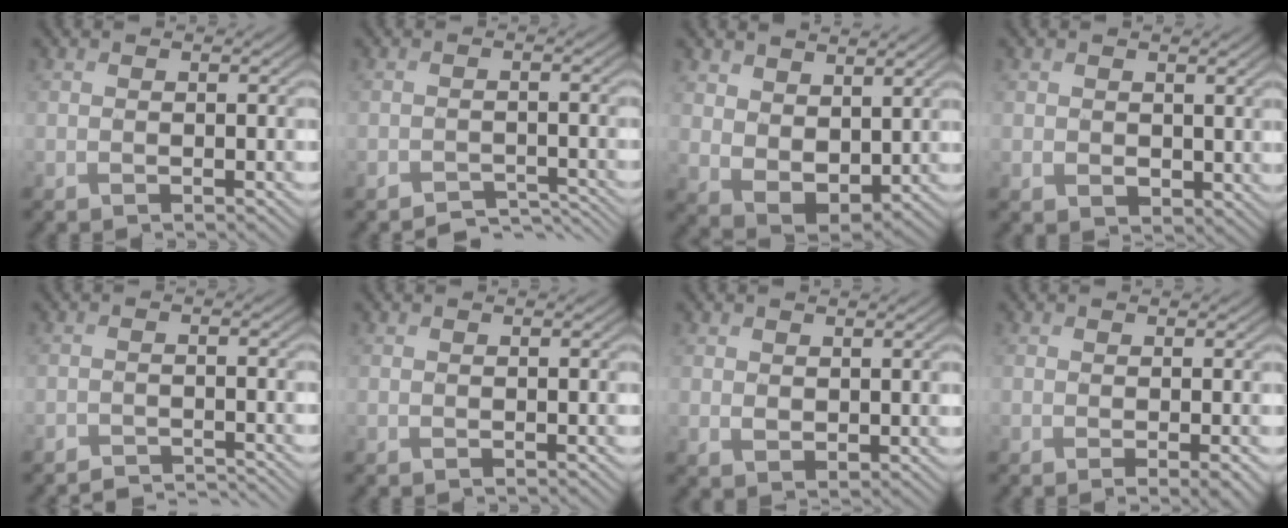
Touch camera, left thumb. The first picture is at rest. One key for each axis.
{"total": 3.3, "fx": -3.1, "fy": 0.7, "fz": 0.9, "tx": -0.014, "ty": -0.005, "tz": -0.049}
{"total": 7.4, "fx": 3.4, "fy": 4.7, "fz": 4.6, "tx": -0.118, "ty": -0.013, "tz": 0.075}
{"total": 2.3, "fx": 0.8, "fy": 1.9, "fz": 1.1, "tx": -0.033, "ty": -0.009, "tz": 0.016}
{"total": 3.0, "fx": -2.9, "fy": 0.2, "fz": 0.5, "tx": -0.006, "ty": -0.001, "tz": -0.053}
{"total": 0.0}
{"total": 1.9, "fx": 1.0, "fy": 1.2, "fz": 1.0, "tx": -0.024, "ty": -0.006, "tz": 0.024}
{"total": 1.4, "fx": -0.1, "fy": 0.2, "fz": 1.4, "tx": -0.024, "ty": -0.004, "tz": -0.003}